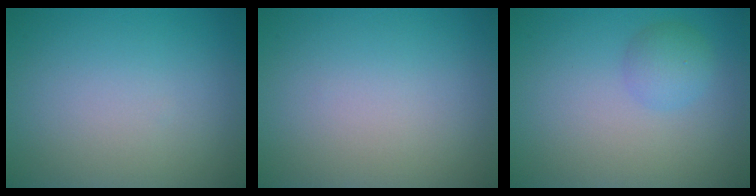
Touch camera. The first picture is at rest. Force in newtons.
{"total": 0.0}
{"total": 2.0, "press": 2.0, "slide": 0.1}